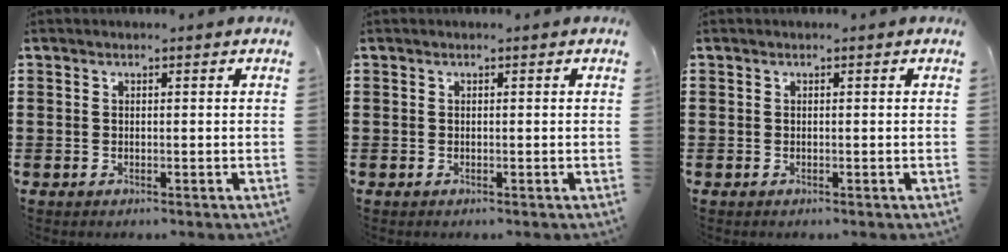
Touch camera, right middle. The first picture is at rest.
{"total": 0.0}
{"total": 0.0}